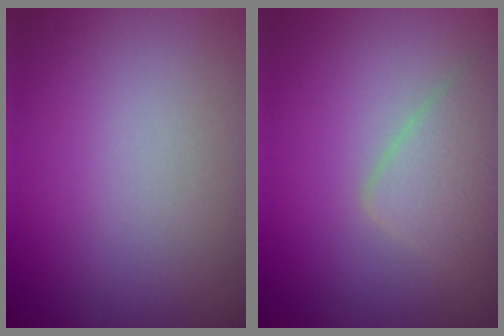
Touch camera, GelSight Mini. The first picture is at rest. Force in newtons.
{"total": 3.2, "press": 3.2, "slide": 0.1}